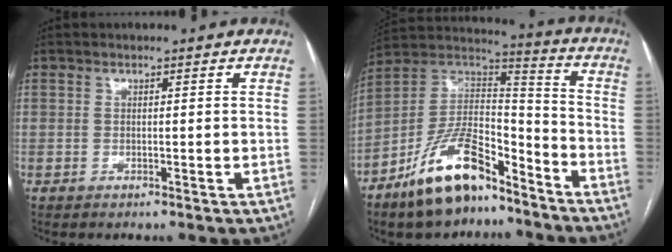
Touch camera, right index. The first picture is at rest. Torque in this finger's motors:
{"motor_torque": [-0.08, -0.16, -0.13, -0.12]}